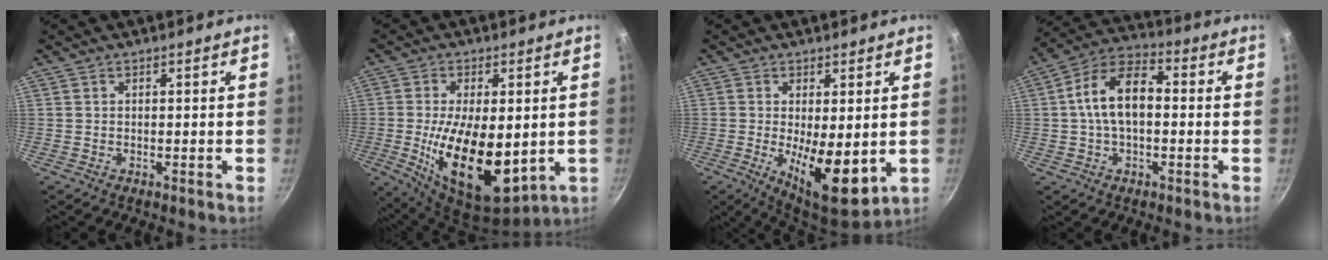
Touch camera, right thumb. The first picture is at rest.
{"total": 18.7, "force": [-1.7, 9.3, 16.1], "torque": [-0.269, -0.018, -0.015]}
{"total": 12.2, "force": [-1.3, 4.6, 11.2], "torque": [-0.159, -0.020, -0.005]}
{"total": 12.0, "force": [0.2, 7.0, 9.7], "torque": [-0.158, 0.039, -0.010]}